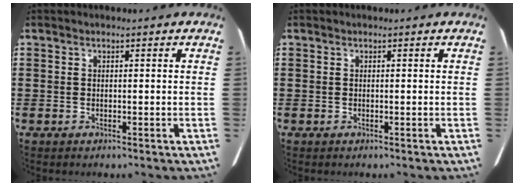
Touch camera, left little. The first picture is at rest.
{"total": 0.0}